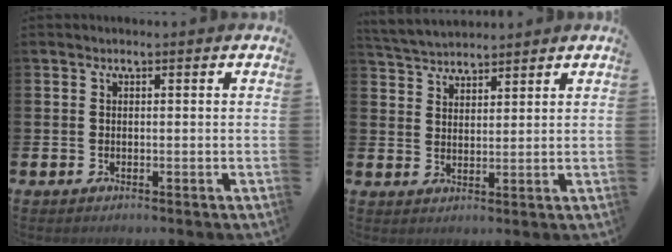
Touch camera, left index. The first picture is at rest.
{"total": 4.0, "force": [3.9, 0.7, 0.1], "torque": [-0.021, -0.014, 0.074]}